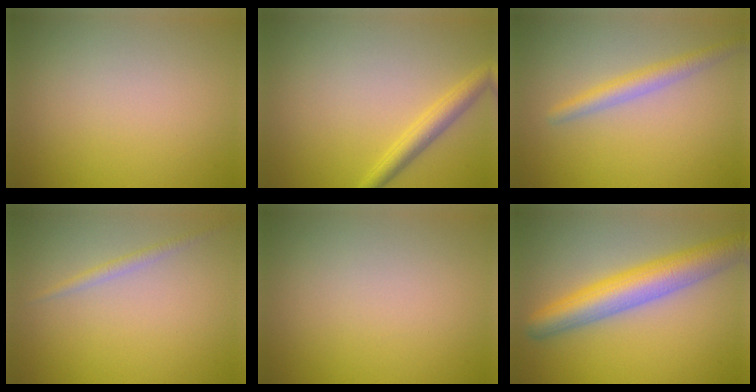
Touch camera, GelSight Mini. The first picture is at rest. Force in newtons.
{"total": 2.7, "press": 2.7, "slide": 0.0}
{"total": 2.5, "press": 2.5, "slide": 0.1}
{"total": 1.1, "press": 1.1, "slide": 0.0}
{"total": 0.0}
{"total": 6.8, "press": 6.8, "slide": 0.4}